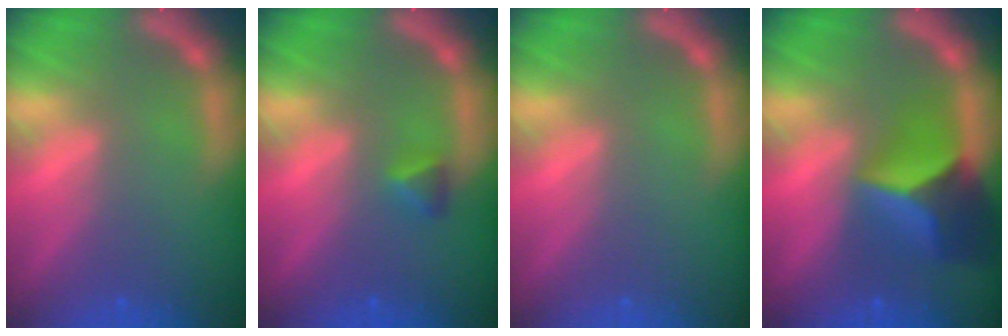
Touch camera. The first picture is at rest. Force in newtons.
{"total": 1.4}
{"total": 0.0}
{"total": 7.4}